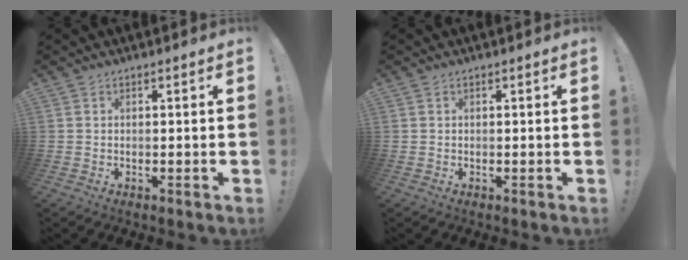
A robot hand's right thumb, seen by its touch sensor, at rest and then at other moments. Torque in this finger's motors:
{"motor_torque": [0.05, 0.01, 0.10, -0.07, 0.06]}